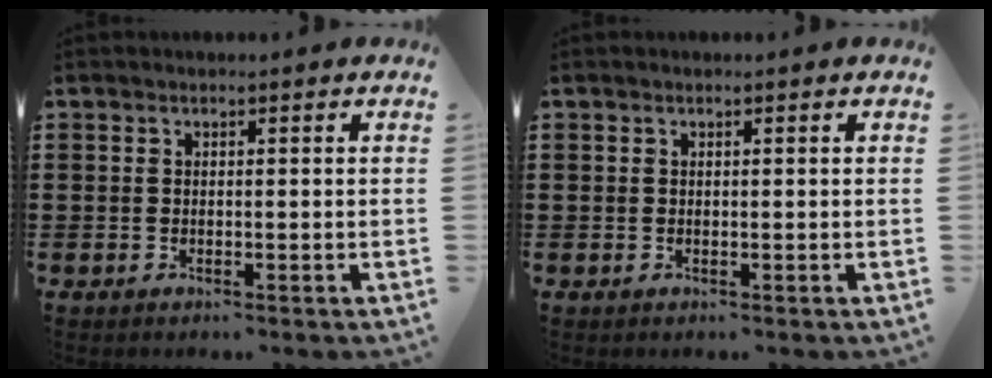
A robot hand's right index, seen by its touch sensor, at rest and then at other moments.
{"total": 0.0}